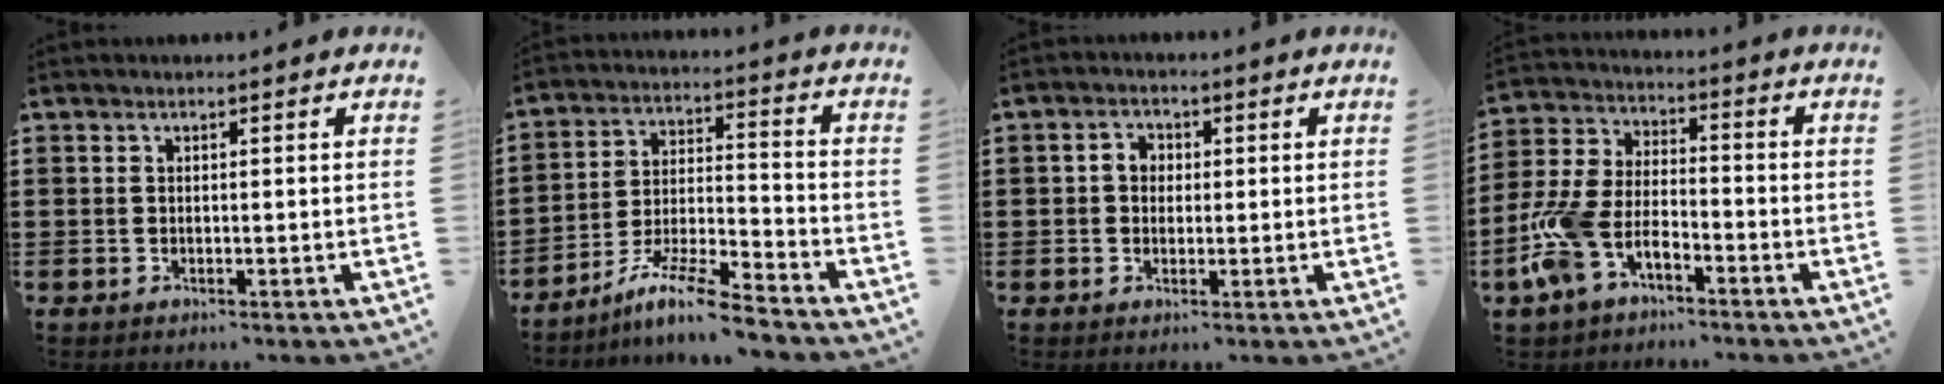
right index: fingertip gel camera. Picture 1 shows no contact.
{"total": 9.2, "force": [-8.0, 0.3, 4.6], "torque": [-0.086, 0.005, -0.155]}
{"total": 2.6, "force": [0.1, 2.1, 1.5], "torque": [-0.035, 0.011, 0.000]}
{"total": 8.4, "force": [-4.7, 4.1, 5.6], "torque": [-0.152, -0.005, -0.098]}